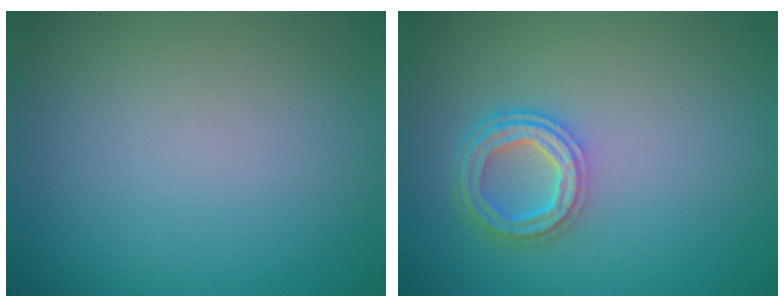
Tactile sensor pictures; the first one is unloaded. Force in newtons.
{"total": 4.1, "press": 3.1, "slide": 2.6}